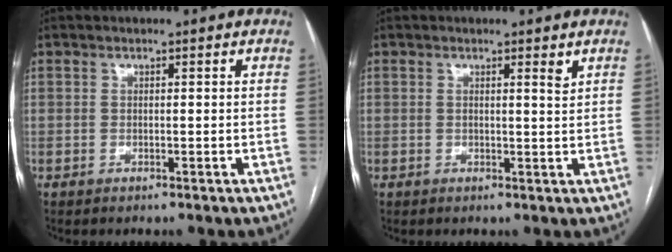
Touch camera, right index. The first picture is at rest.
{"total": 1.5, "force": [0.9, 0.0, 1.2], "torque": [-0.019, -0.004, 0.011]}